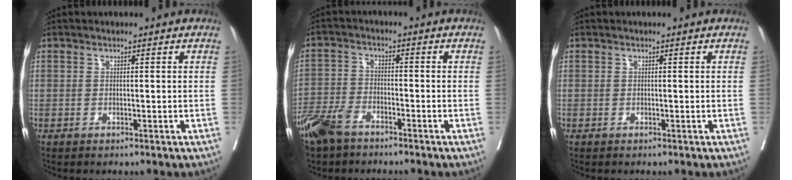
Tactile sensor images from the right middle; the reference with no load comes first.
{"total": 6.7, "force": [-5.2, 2.6, 3.3], "torque": [-0.079, -0.009, -0.102]}
{"total": 0.0}